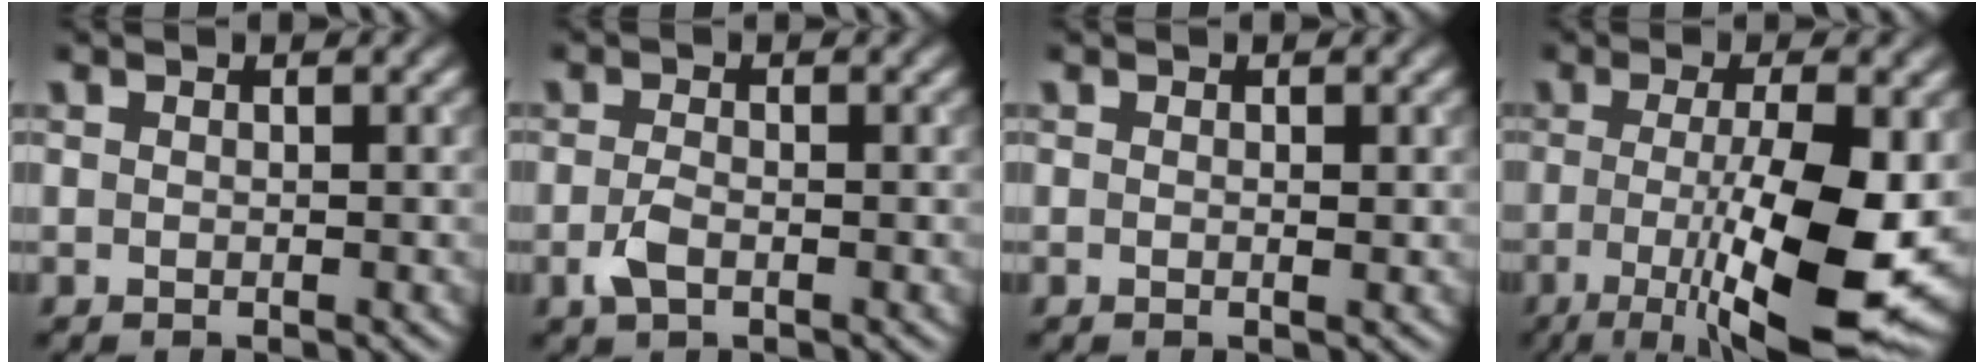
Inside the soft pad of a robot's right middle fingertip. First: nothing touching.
{"total": 1.7, "force": [-0.7, 0.8, 1.4], "torque": [-0.032, -0.004, -0.017]}
{"total": 0.5, "force": [0.0, 0.1, 0.5], "torque": [-0.008, -0.002, 0.000]}
{"total": 11.8, "force": [-2.1, 3.1, 11.2], "torque": [-0.177, -0.031, -0.026]}